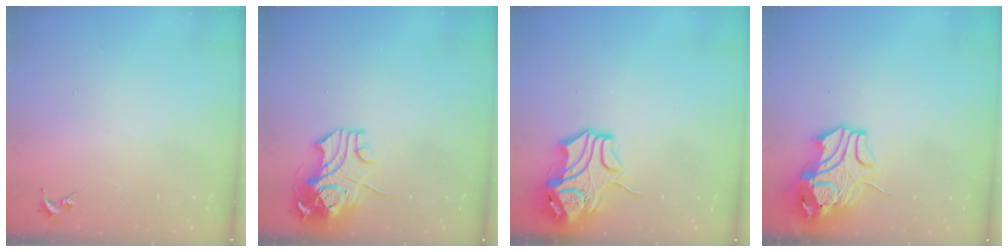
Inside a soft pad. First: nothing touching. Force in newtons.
{"total": 12.2, "press": 12.0, "slide": 2.1}
{"total": 14.0, "press": 13.8, "slide": 2.1}
{"total": 12.8, "press": 12.7, "slide": 1.8}